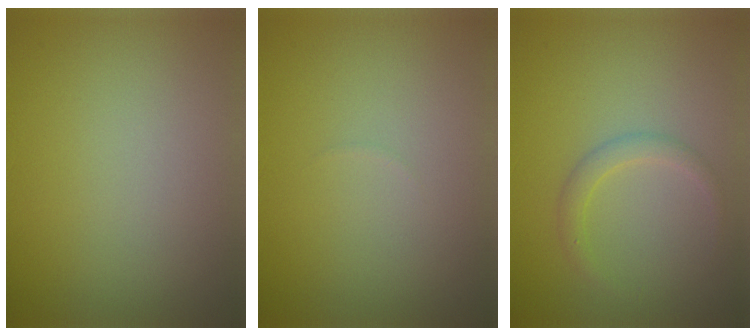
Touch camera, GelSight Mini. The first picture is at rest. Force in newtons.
{"total": 0.0}
{"total": 1.5, "press": 1.5, "slide": 0.1}